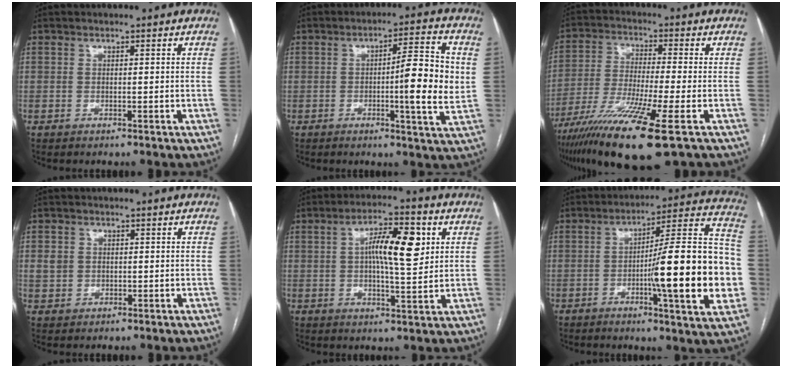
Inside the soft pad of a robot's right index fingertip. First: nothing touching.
{"total": 10.8, "force": [0.0, 0.7, 10.8], "torque": [-0.150, 0.001, -0.006]}
{"total": 14.8, "force": [-8.5, -0.1, 12.1], "torque": [-0.245, -0.041, -0.155]}
{"total": 2.6, "force": [0.4, 2.4, 1.0], "torque": [-0.019, 0.011, 0.012]}
{"total": 9.9, "force": [2.3, 2.3, 9.3], "torque": [-0.161, 0.014, 0.037]}
{"total": 21.1, "force": [-3.6, 1.5, 20.8], "torque": [-0.255, 0.015, -0.051]}